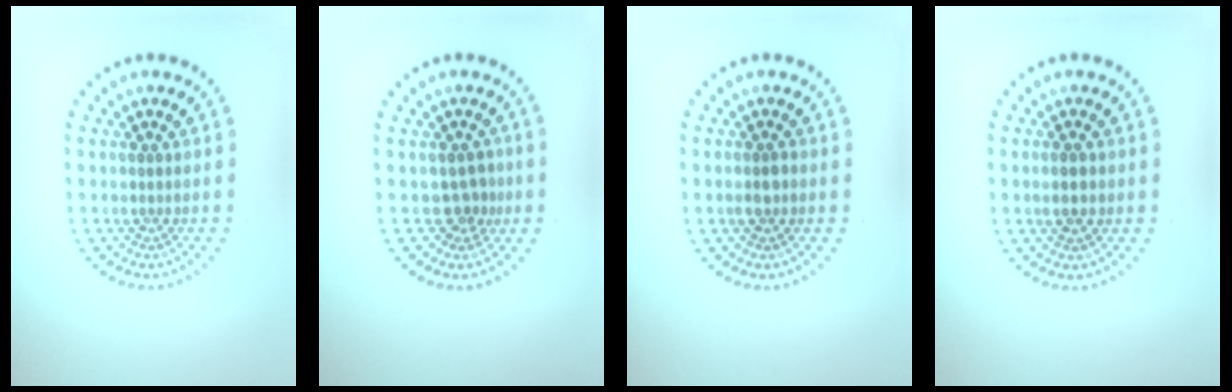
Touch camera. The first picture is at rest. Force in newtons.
{"total": 1.9, "press": 1.6, "slide": 1.1}
{"total": 1.3, "press": 1.3, "slide": 0.3}
{"total": 1.7, "press": 1.7, "slide": 0.3}